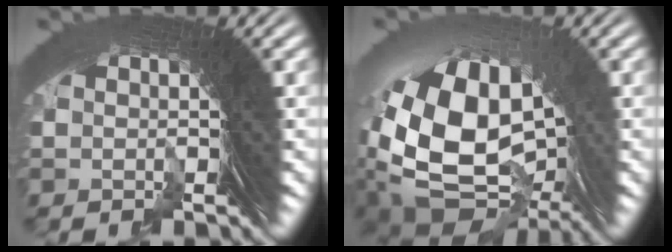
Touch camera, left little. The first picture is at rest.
{"total": 11.6, "force": [-2.5, 8.0, 8.0], "torque": [-0.177, -0.059, -0.008]}